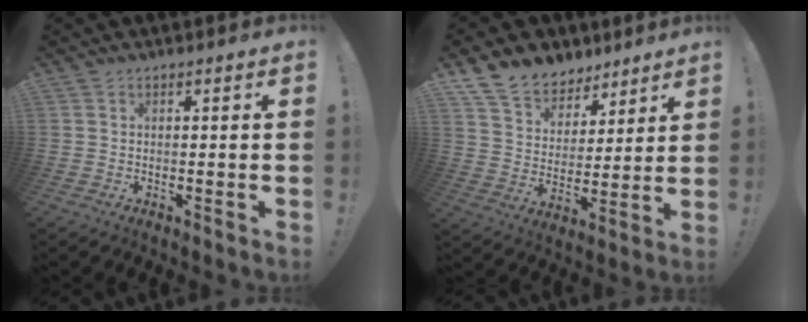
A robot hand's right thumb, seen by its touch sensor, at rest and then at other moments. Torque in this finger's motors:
{"motor_torque": [-0.05, 0.38, 0.26, 0.21, 0.02]}